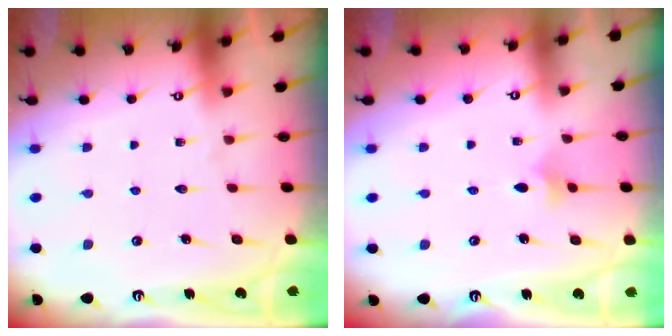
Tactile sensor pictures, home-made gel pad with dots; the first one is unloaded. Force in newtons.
{"total": 3.7, "press": 3.6, "slide": 0.8}